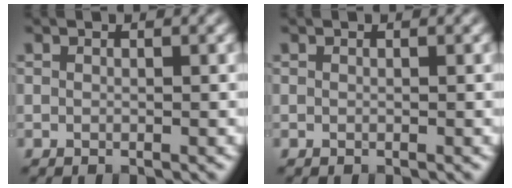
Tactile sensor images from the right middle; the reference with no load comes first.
{"total": 0.0}